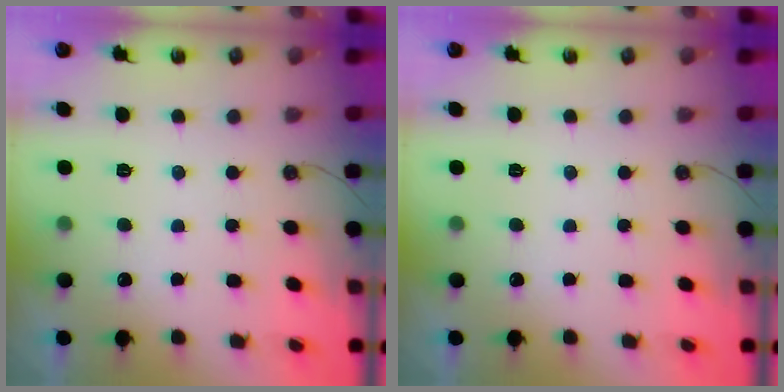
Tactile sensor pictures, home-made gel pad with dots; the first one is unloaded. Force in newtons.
{"total": 0.0}